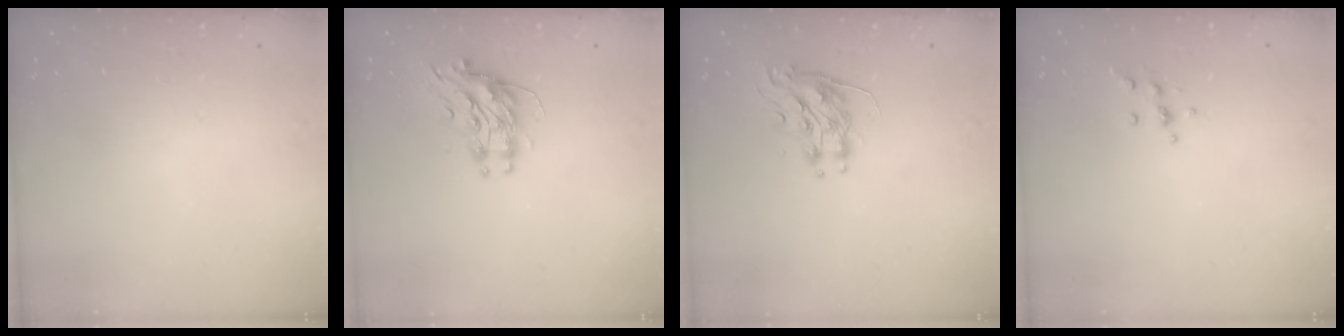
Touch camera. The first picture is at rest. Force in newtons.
{"total": 9.0, "press": 9.0, "slide": 0.7}
{"total": 8.8, "press": 8.7, "slide": 0.4}
{"total": 4.8, "press": 4.7, "slide": 0.8}